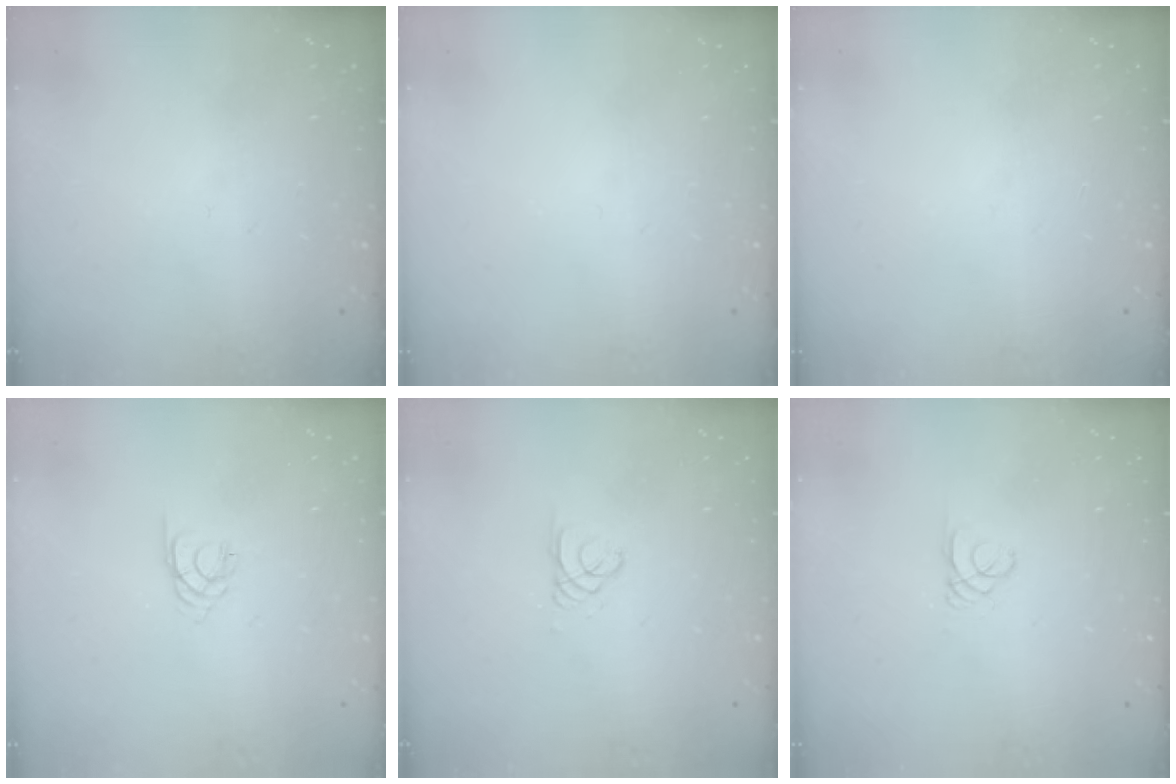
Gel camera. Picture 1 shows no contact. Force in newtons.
{"total": 0.0}
{"total": 0.0}
{"total": 1.6, "press": 1.6, "slide": 0.3}
{"total": 0.8, "press": 0.8, "slide": 0.1}
{"total": 0.6, "press": 0.6, "slide": 0.1}